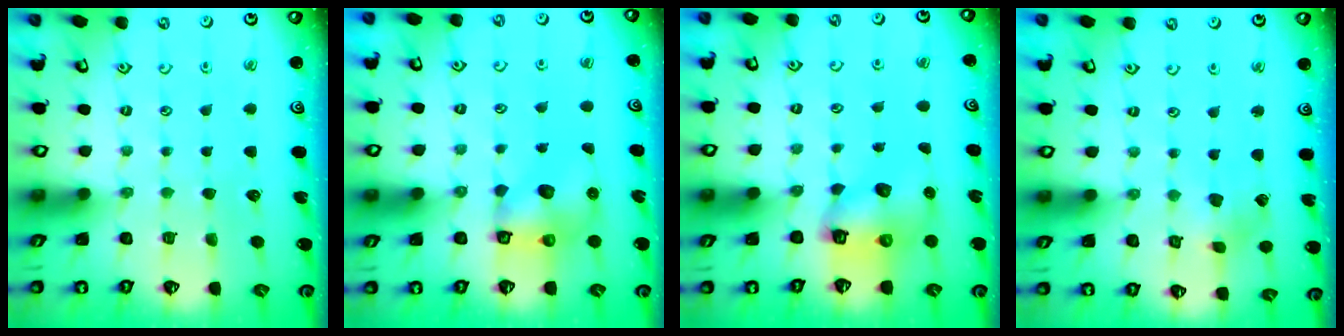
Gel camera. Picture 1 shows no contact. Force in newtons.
{"total": 7.6, "press": 7.6, "slide": 0.8}
{"total": 8.1, "press": 8.1, "slide": 0.9}
{"total": 3.1, "press": 3.1, "slide": 0.3}